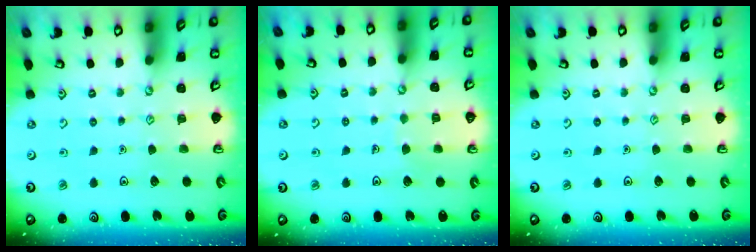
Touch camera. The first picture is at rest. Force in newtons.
{"total": 3.2, "press": 3.2, "slide": 0.2}
{"total": 0.0}